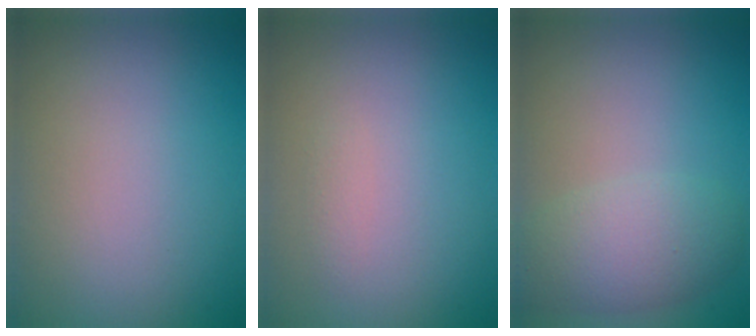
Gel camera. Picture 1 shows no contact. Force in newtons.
{"total": 0.7, "press": 0.7, "slide": 0.0}
{"total": 3.9, "press": 3.9, "slide": 0.3}